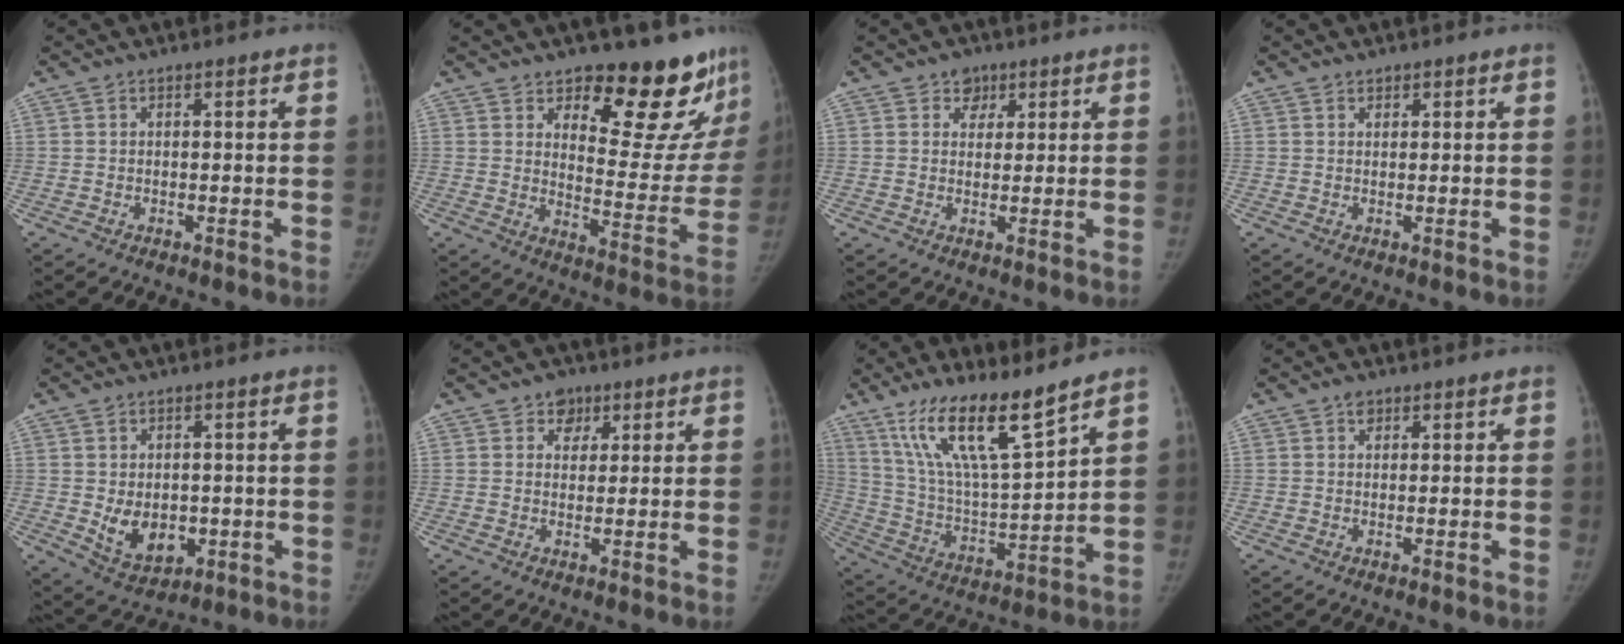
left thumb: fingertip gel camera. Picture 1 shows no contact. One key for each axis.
{"total": 18.5, "fx": 14.6, "fy": 6.9, "fz": 9.1, "tx": -0.062, "ty": -0.124, "tz": 0.188}
{"total": 3.4, "fx": 1.8, "fy": 2.7, "fz": 0.8, "tx": 0.013, "ty": -0.006, "tz": 0.022}
{"total": 1.0, "fx": 0.7, "fy": 0.7, "fz": 0.2, "tx": 0.008, "ty": -0.004, "tz": 0.009}
{"total": 7.9, "fx": -0.8, "fy": 5.8, "fz": 5.4, "tx": -0.062, "ty": -0.012, "tz": 0.006}
{"total": 3.8, "fx": 2.0, "fy": 3.1, "fz": 1.1, "tx": 0.012, "ty": -0.006, "tz": 0.025}
{"total": 17.1, "fx": 12.0, "fy": 3.1, "fz": 11.7, "tx": -0.198, "ty": -0.064, "tz": 0.234}
{"total": 1.6, "fx": 0.9, "fy": 1.1, "fz": 0.6, "tx": 0.001, "ty": -0.003, "tz": 0.012}